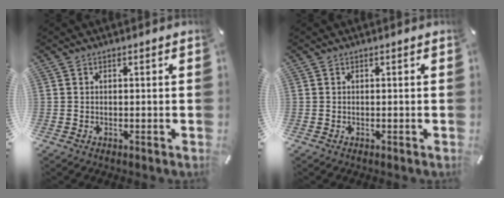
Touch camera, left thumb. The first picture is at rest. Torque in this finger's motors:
{"motor_torque": [0.00, 0.00, 0.00, 0.00, 0.00]}